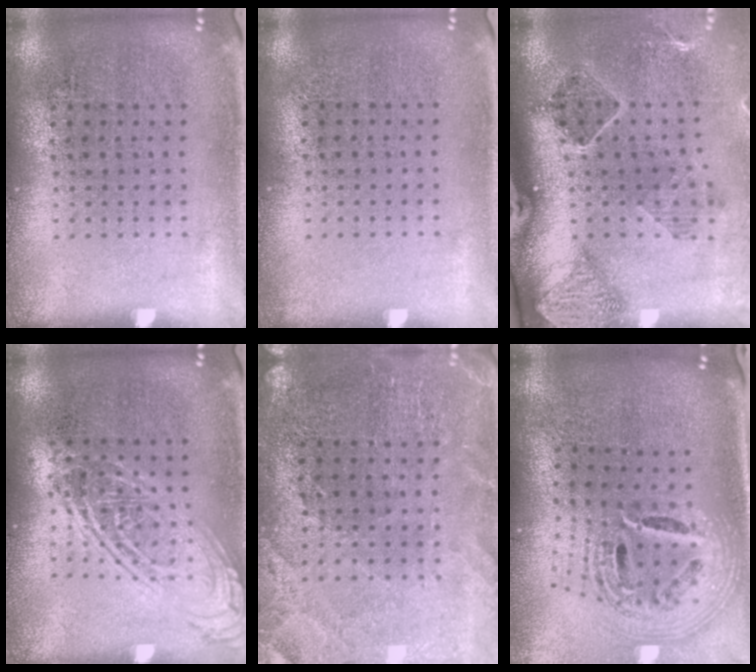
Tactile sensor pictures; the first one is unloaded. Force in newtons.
{"total": 0.0}
{"total": 1.8, "press": 1.6, "slide": 0.7}
{"total": 2.5, "press": 2.5, "slide": 0.3}
{"total": 0.9, "press": 0.8, "slide": 0.2}
{"total": 2.8, "press": 1.9, "slide": 2.0}